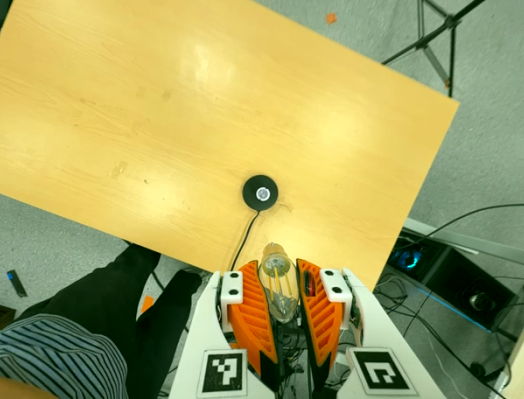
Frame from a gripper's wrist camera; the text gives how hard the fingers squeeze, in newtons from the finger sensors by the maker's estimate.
{"total": 20.4, "left": 25.4, "right": 15.3}